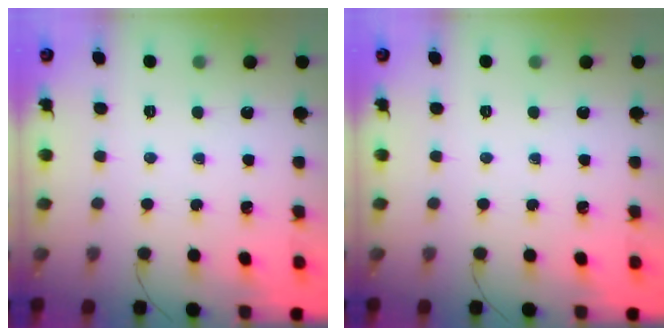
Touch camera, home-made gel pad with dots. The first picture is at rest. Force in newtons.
{"total": 0.0}